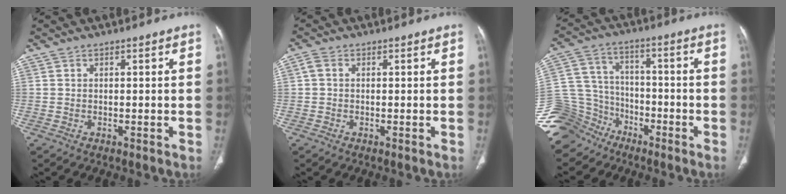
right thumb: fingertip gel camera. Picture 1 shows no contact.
{"total": 1.5, "force": [0.3, 1.1, 1.0], "torque": [-0.022, 0.005, 0.003]}
{"total": 15.5, "force": [-11.3, 10.3, 2.6], "torque": [-0.065, 0.071, -0.210]}